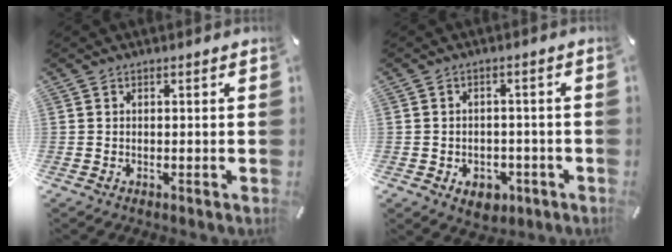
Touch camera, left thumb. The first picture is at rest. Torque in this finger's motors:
{"motor_torque": [0.03, 0.10, -0.01, 0.05, 0.00]}